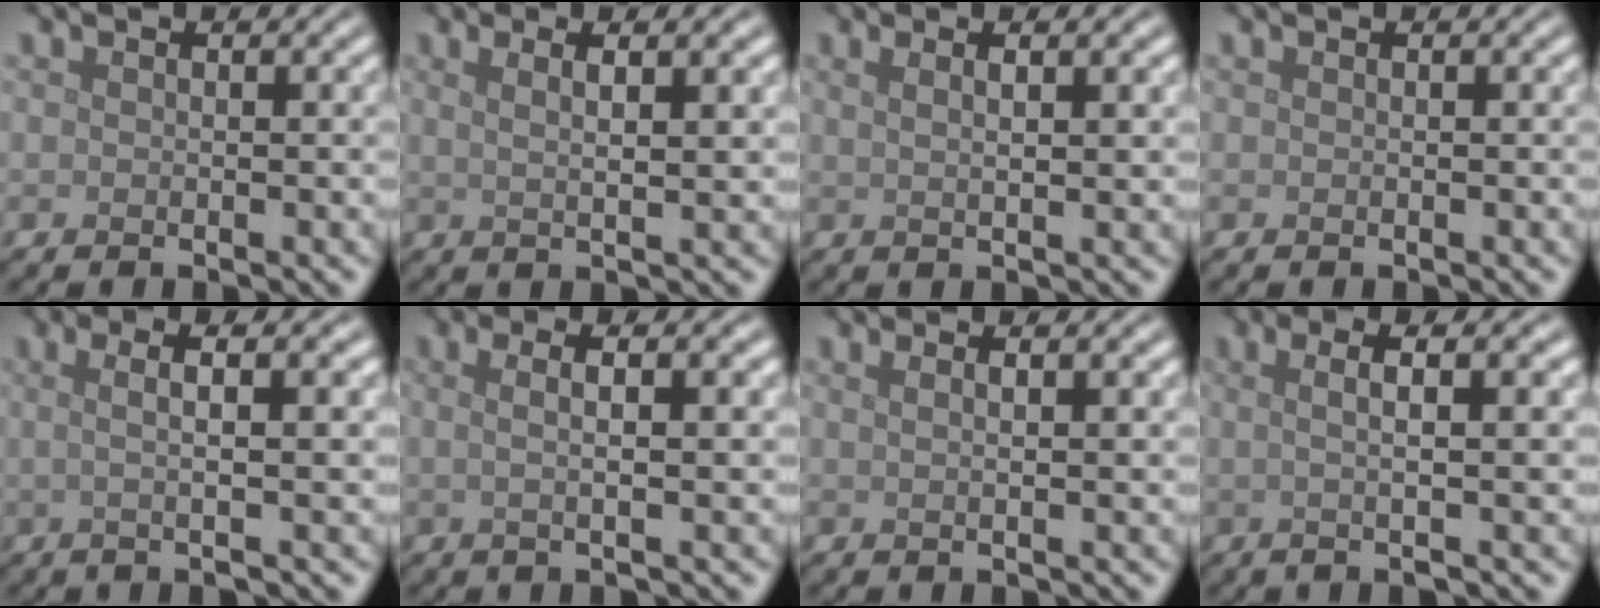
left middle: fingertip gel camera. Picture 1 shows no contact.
{"total": 4.3, "force": [1.8, 1.3, 3.7], "torque": [-0.039, 0.009, 0.008]}
{"total": 3.2, "force": [1.5, 1.1, 2.6], "torque": [-0.020, 0.003, 0.004]}
{"total": 0.0}
{"total": 4.8, "force": [0.8, 1.2, 4.6], "torque": [-0.067, 0.010, 0.007]}
{"total": 4.2, "force": [0.9, 1.3, 4.0], "torque": [-0.053, 0.008, -0.005]}
{"total": 2.6, "force": [1.2, 1.0, 2.1], "torque": [-0.015, 0.001, -0.001]}
{"total": 5.0, "force": [0.9, 1.2, 4.7], "torque": [-0.069, 0.010, 0.008]}